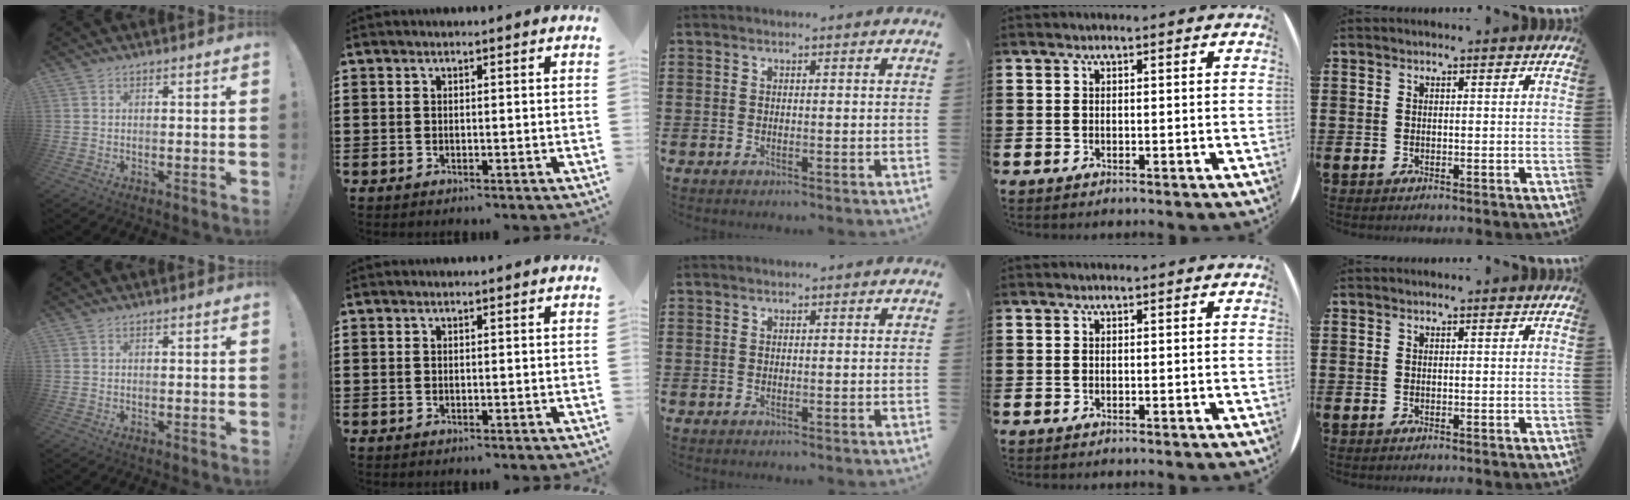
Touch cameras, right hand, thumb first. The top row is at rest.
{}